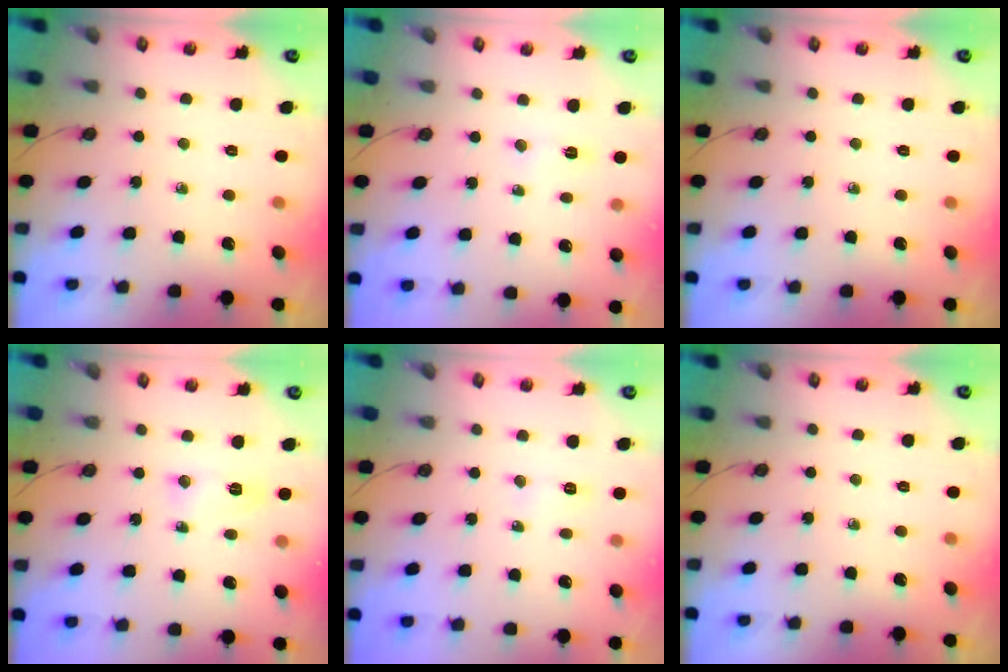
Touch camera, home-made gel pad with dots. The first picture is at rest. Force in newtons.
{"total": 2.6, "press": 2.6, "slide": 0.3}
{"total": 0.0}
{"total": 4.3, "press": 4.1, "slide": 0.9}
{"total": 16.7, "press": 5.3, "slide": 15.8}
{"total": 0.0}